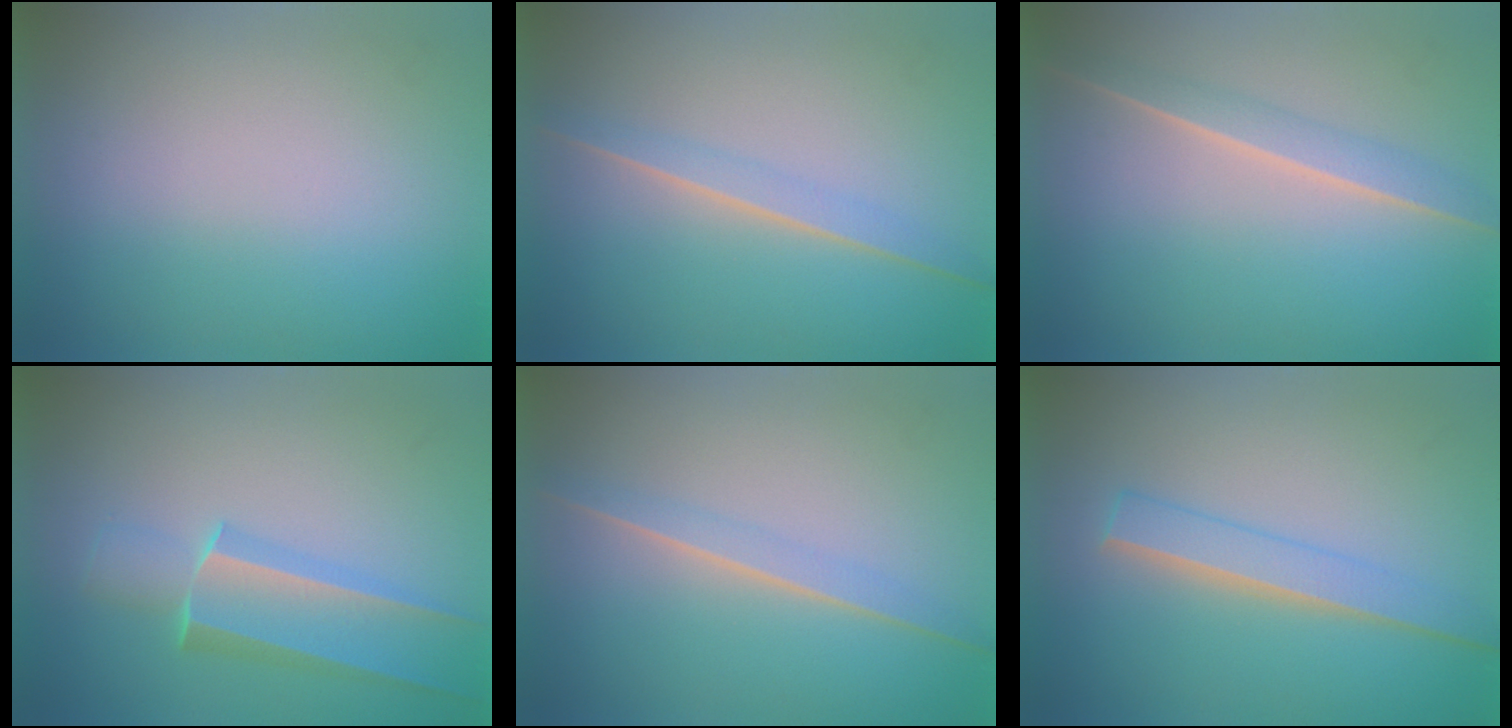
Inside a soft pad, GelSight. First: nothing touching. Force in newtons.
{"total": 1.4}
{"total": 1.7}
{"total": 2.6}
{"total": 1.4}
{"total": 2.2}